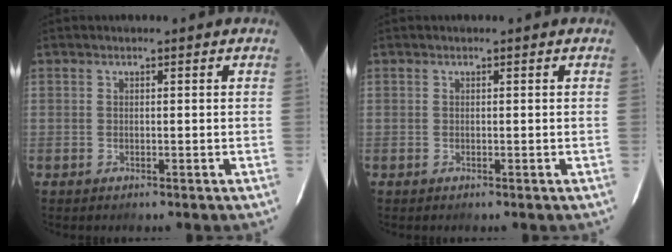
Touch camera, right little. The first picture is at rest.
{"total": 0.0}